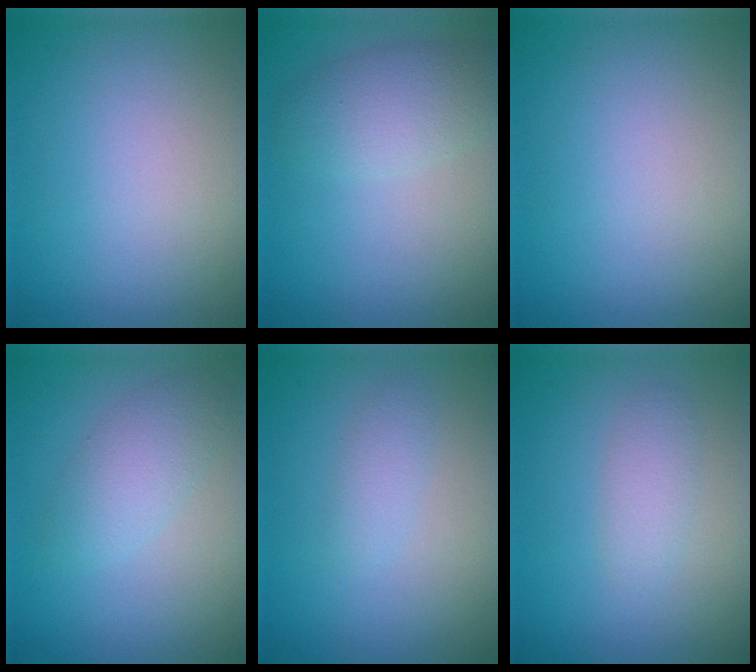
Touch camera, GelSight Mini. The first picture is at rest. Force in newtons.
{"total": 3.5, "press": 3.5, "slide": 0.0}
{"total": 0.0}
{"total": 2.8, "press": 2.8, "slide": 0.1}
{"total": 1.4, "press": 1.4, "slide": 0.0}
{"total": 1.6, "press": 1.6, "slide": 0.1}